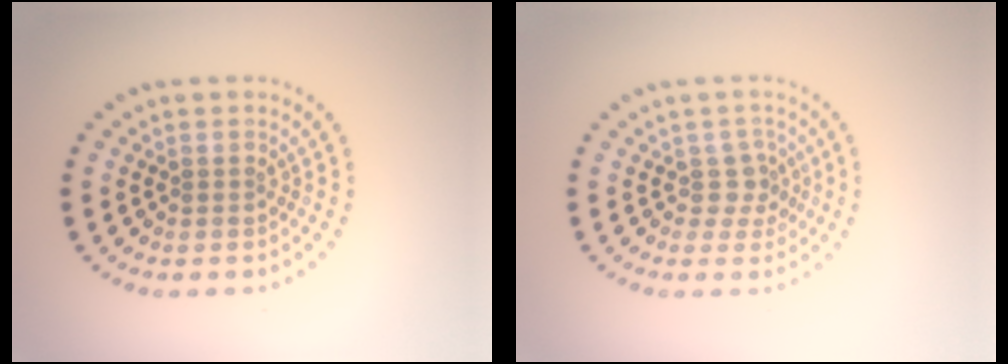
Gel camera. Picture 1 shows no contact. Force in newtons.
{"total": 2.0, "press": 1.5, "slide": 1.3}